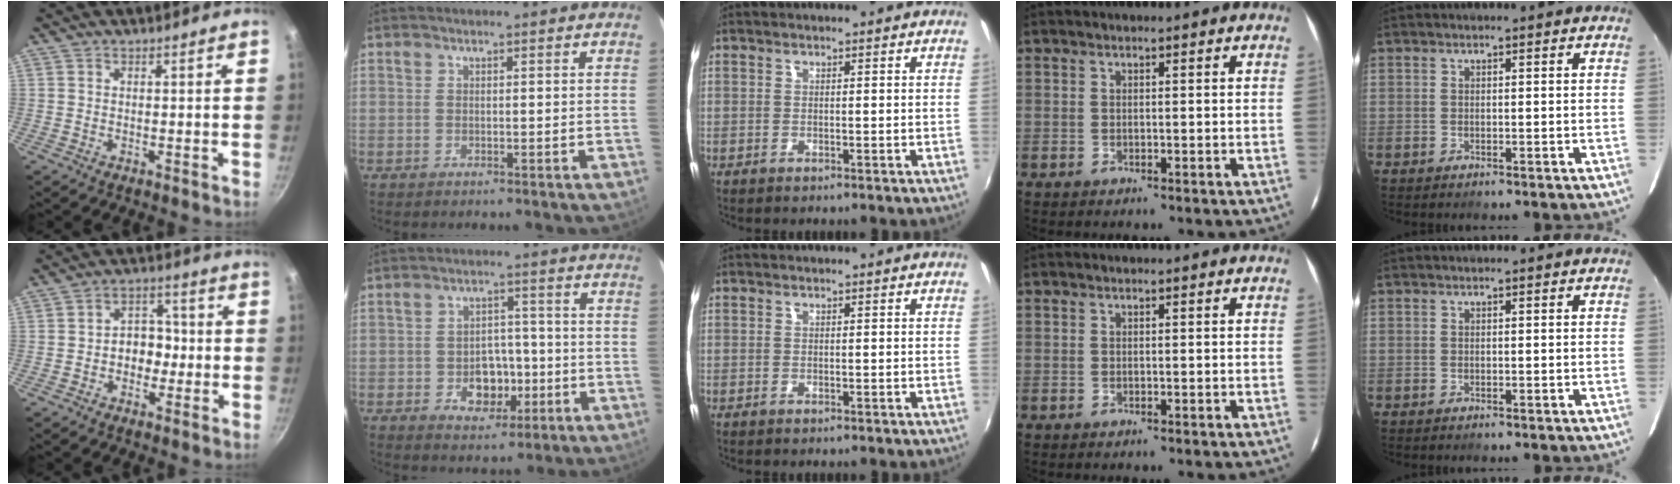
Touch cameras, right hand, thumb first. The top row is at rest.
{"thumb": {"total": 6.7, "force": [-1.1, 5.2, 4.1], "torque": [-0.012, 0.023, -0.025]}, "index": {"total": 7.6, "force": [-2.5, 5.8, 4.2], "torque": [-0.081, 0.012, -0.024]}}